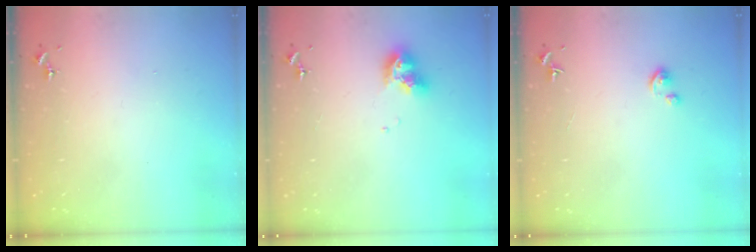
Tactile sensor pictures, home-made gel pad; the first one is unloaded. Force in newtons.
{"total": 9.6, "press": 9.6, "slide": 0.9}
{"total": 2.6, "press": 2.6, "slide": 0.2}